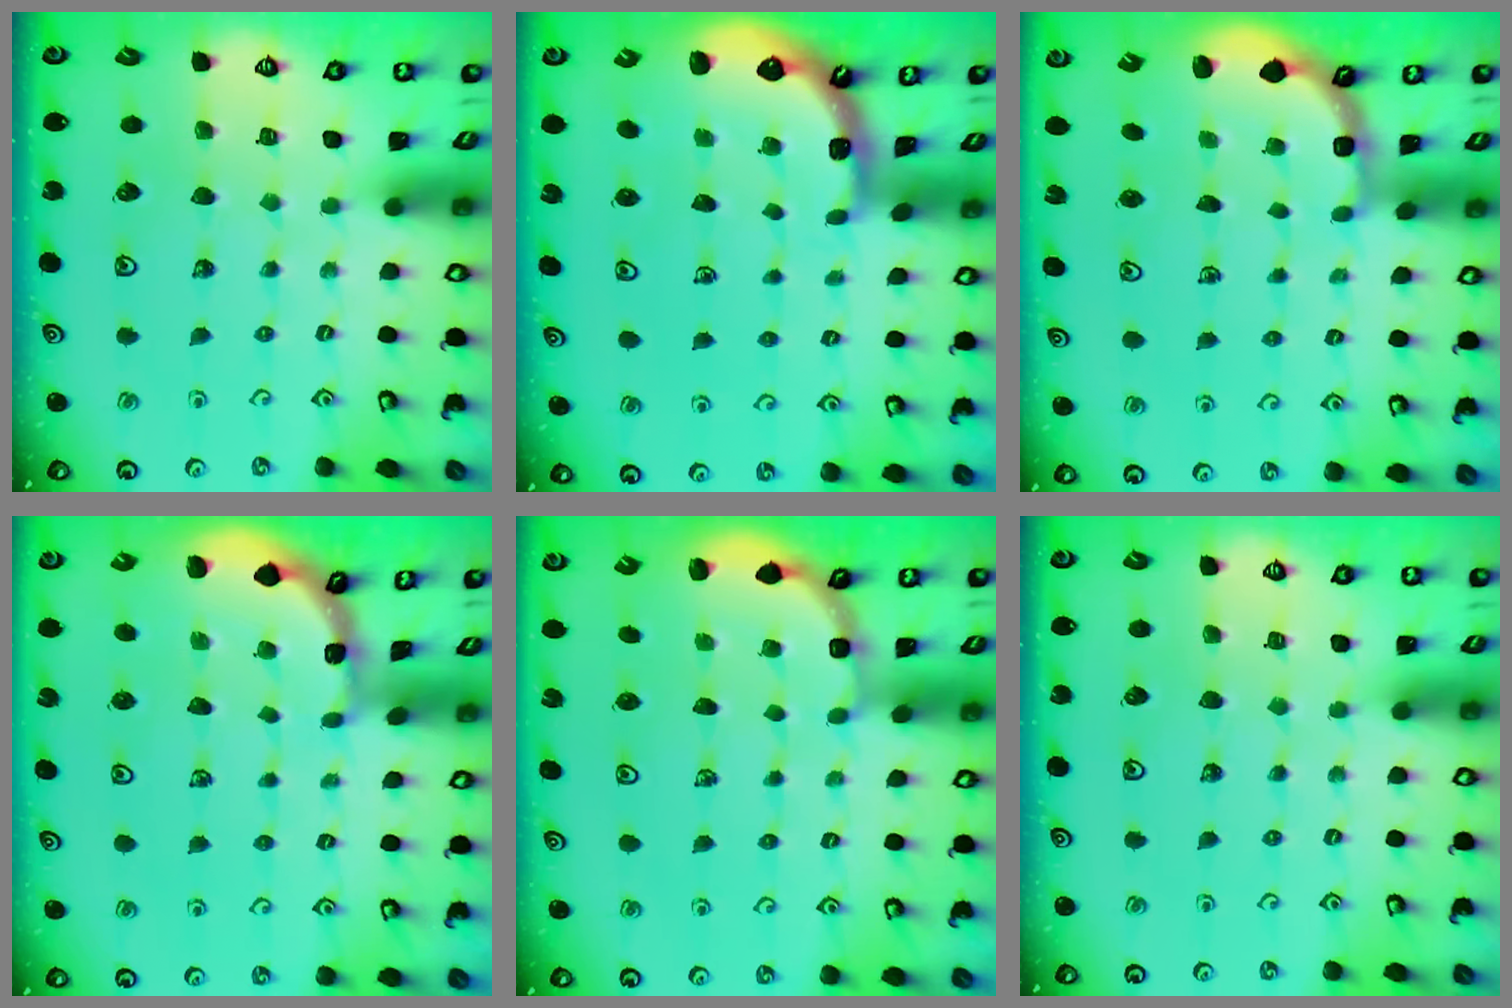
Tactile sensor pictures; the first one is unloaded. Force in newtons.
{"total": 1.0, "press": 1.0, "slide": 0.2}
{"total": 2.7, "press": 2.0, "slide": 1.7}
{"total": 1.2, "press": 1.2, "slide": 0.1}
{"total": 3.7, "press": 3.5, "slide": 1.3}
{"total": 0.0}